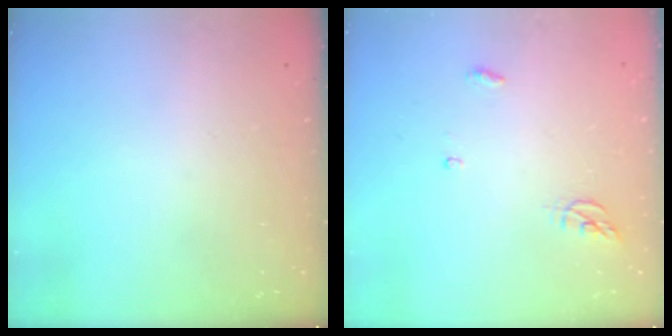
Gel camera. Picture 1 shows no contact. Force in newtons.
{"total": 4.0, "press": 3.9, "slide": 0.4}